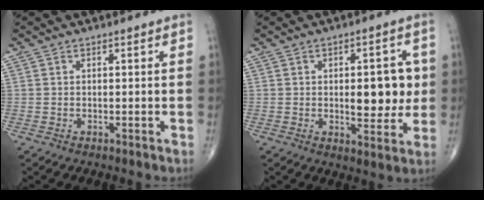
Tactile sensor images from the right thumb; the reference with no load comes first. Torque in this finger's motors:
{"motor_torque": [1.03, 0.89, 0.62, 0.47, 0.05]}